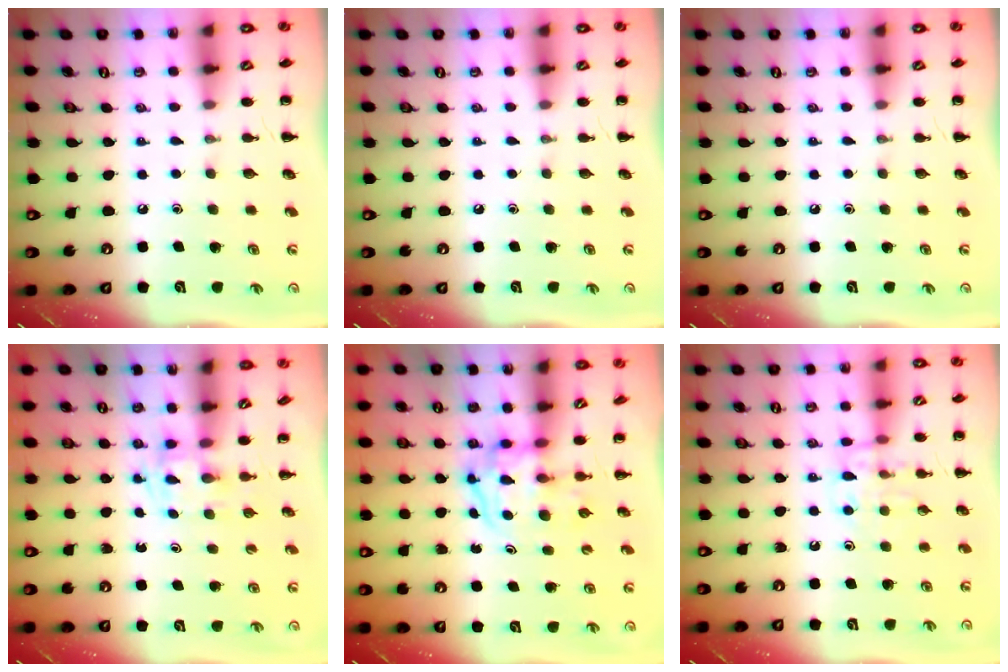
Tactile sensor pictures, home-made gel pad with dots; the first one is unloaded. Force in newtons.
{"total": 0.0}
{"total": 0.0}
{"total": 2.5, "press": 2.1, "slide": 1.2}
{"total": 3.8, "press": 3.7, "slide": 0.5}
{"total": 10.6, "press": 10.6, "slide": 1.2}